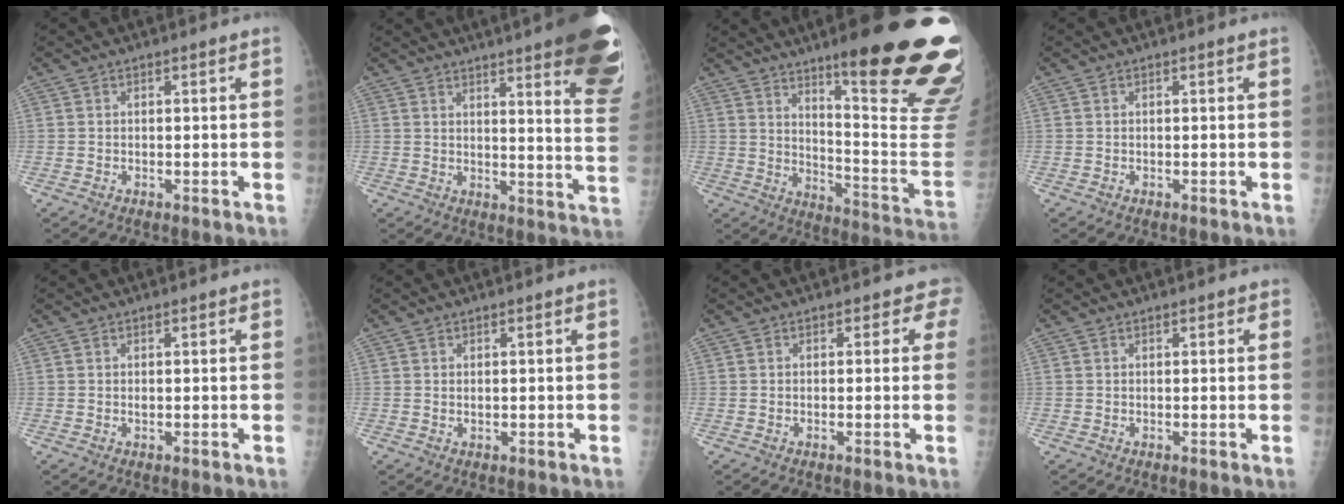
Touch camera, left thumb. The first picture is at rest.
{"total": 21.8, "force": [14.2, 3.3, 16.2], "torque": [-0.168, -0.068, 0.165]}
{"total": 28.1, "force": [15.7, 4.7, 22.9], "torque": [-0.226, -0.078, 0.230]}
{"total": 0.0}
{"total": 0.6, "force": [0.3, 0.3, 0.5], "torque": [-0.006, -0.001, 0.004]}
{"total": 0.7, "force": [0.3, 0.3, 0.5], "torque": [-0.007, -0.003, 0.006]}
{"total": 1.9, "force": [1.0, 1.4, 0.7], "torque": [0.020, -0.002, -0.003]}
{"total": 1.0, "force": [0.7, 0.5, 0.5], "torque": [0.002, -0.001, 0.004]}